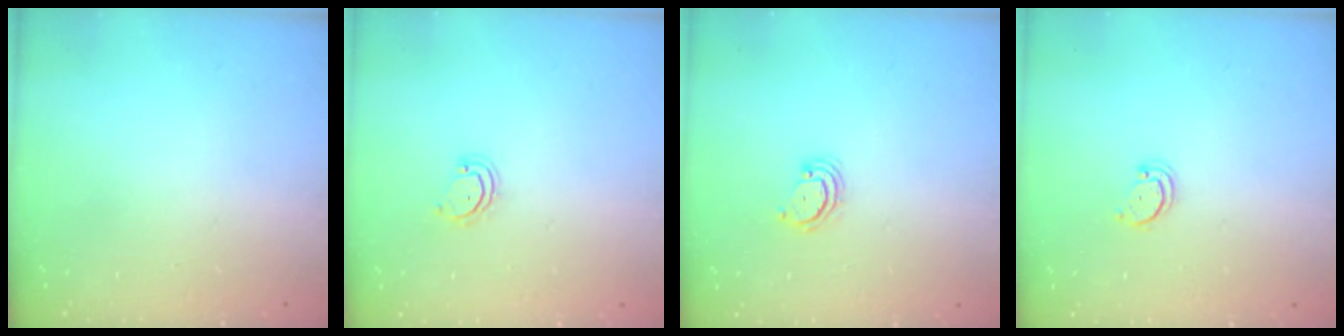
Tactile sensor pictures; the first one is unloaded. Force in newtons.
{"total": 2.9, "press": 2.9, "slide": 0.3}
{"total": 3.1, "press": 3.1, "slide": 0.5}
{"total": 1.9, "press": 1.9, "slide": 0.2}